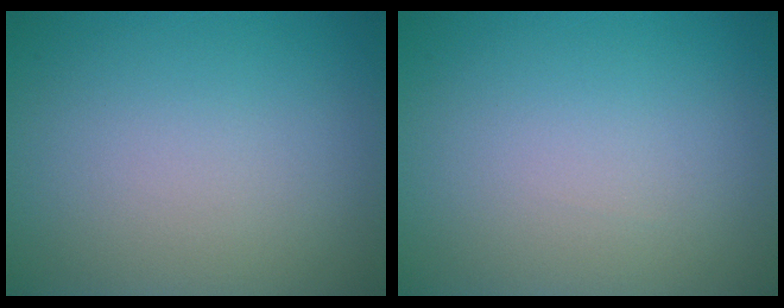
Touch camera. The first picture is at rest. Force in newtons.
{"total": 0.0}